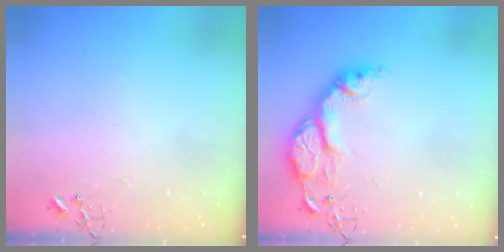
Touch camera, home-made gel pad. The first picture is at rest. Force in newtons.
{"total": 16.7, "press": 16.7, "slide": 1.3}